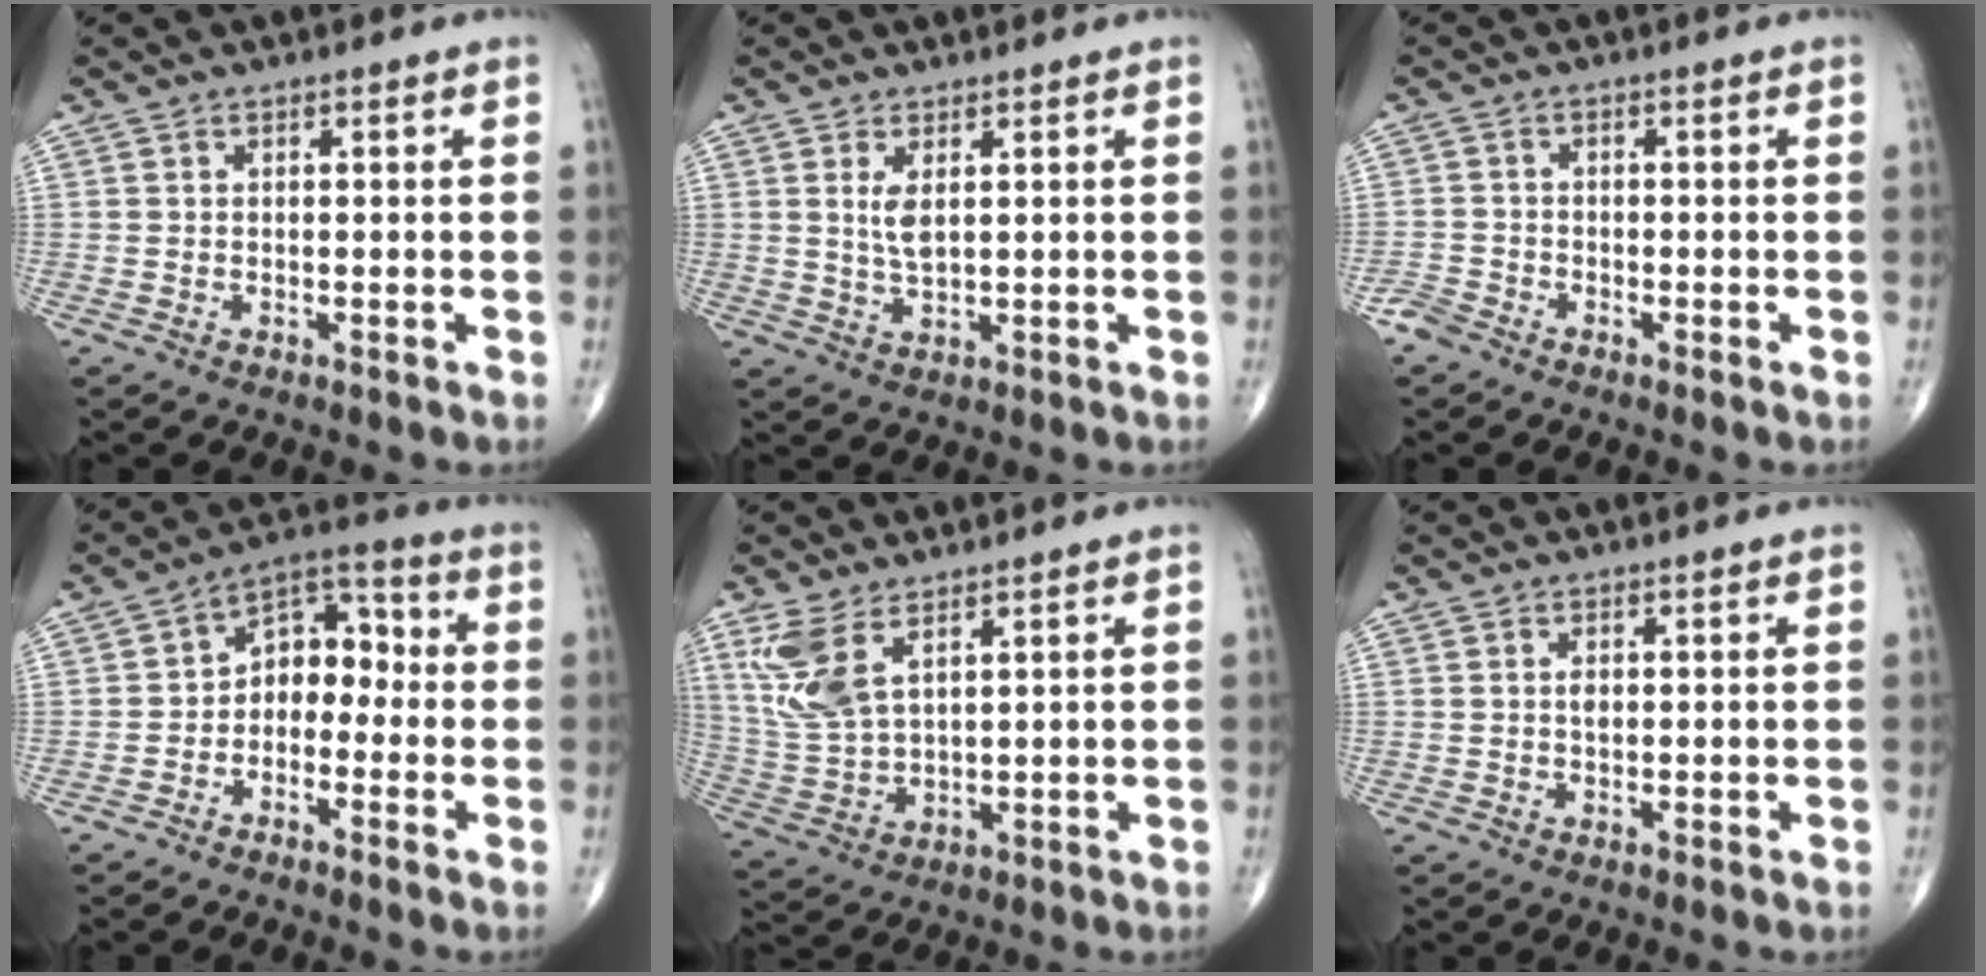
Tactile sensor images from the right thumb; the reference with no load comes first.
{"total": 3.6, "force": [1.1, 1.3, 3.1], "torque": [-0.063, -0.012, 0.028]}
{"total": 2.3, "force": [-1.9, 1.2, 0.4], "torque": [-0.006, 0.002, -0.043]}
{"total": 8.7, "force": [-1.5, 6.1, 6.0], "torque": [-0.059, 0.046, -0.043]}
{"total": 8.9, "force": [4.7, 3.9, 6.4], "torque": [-0.146, -0.015, 0.109]}
{"total": 1.1, "force": [0.2, 0.7, 0.9], "torque": [-0.014, 0.000, 0.004]}